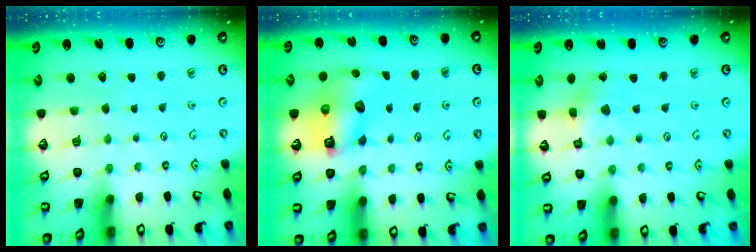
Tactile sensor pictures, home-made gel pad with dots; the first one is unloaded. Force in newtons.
{"total": 9.4, "press": 9.4, "slide": 1.0}
{"total": 2.2, "press": 2.2, "slide": 0.3}